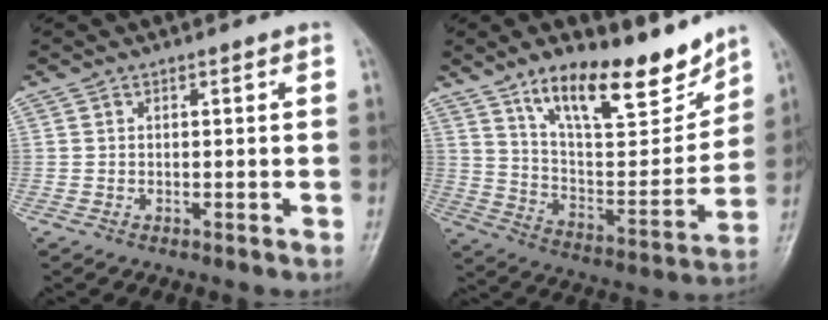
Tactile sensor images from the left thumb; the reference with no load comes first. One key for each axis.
{"total": 20.0, "fx": 14.0, "fy": 6.9, "fz": 12.5, "tx": -0.149, "ty": -0.082, "tz": 0.239}